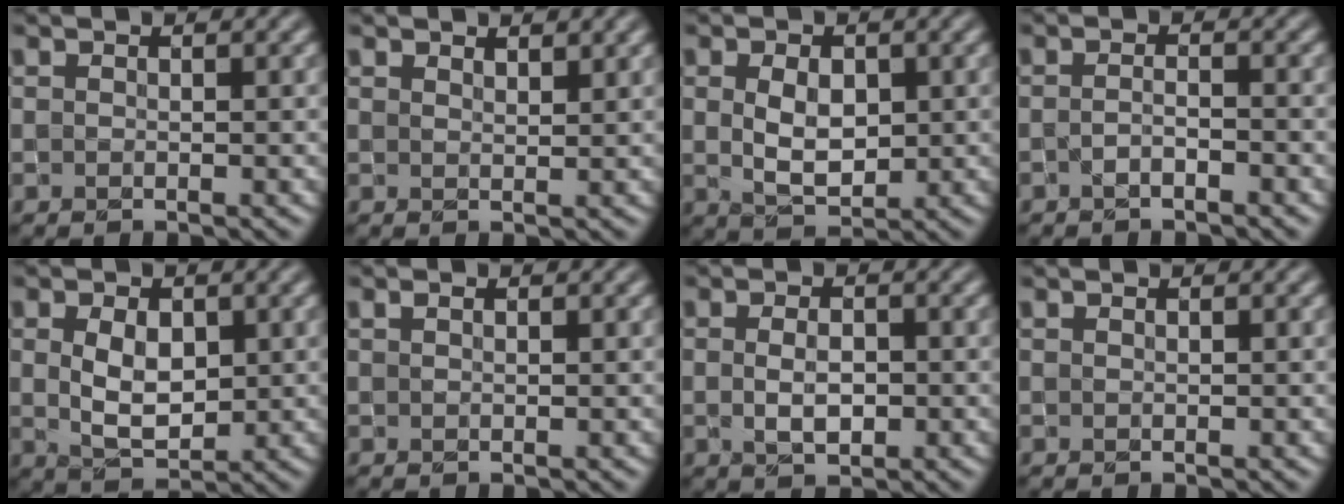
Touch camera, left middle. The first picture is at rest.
{"total": 1.4, "force": [1.3, 0.3, 0.5], "torque": [-0.012, 0.000, 0.023]}
{"total": 3.7, "force": [0.4, 2.4, 2.9], "torque": [-0.058, -0.001, 0.010]}
{"total": 1.3, "force": [-1.0, 0.3, 0.8], "torque": [-0.018, 0.001, -0.020]}
{"total": 4.2, "force": [0.5, 2.6, 3.2], "torque": [-0.066, -0.001, 0.013]}
{"total": 0.6, "force": [0.4, 0.3, 0.4], "torque": [-0.009, 0.002, 0.008]}
{"total": 2.5, "force": [-0.1, 1.4, 2.1], "torque": [-0.041, -0.002, -0.002]}
{"total": 0.0}